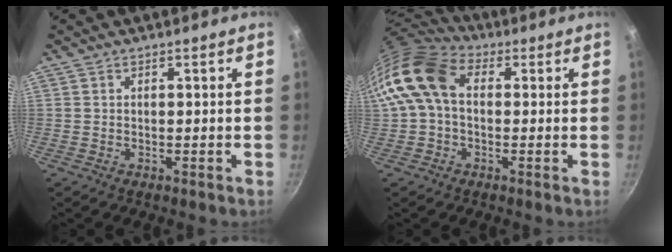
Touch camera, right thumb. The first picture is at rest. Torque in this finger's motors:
{"motor_torque": [-0.46, 1.07, -0.15, 0.09, 0.31]}